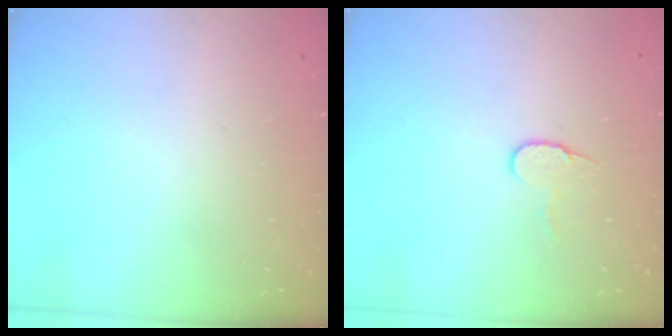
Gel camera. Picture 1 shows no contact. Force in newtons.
{"total": 7.3, "press": 7.3, "slide": 0.4}